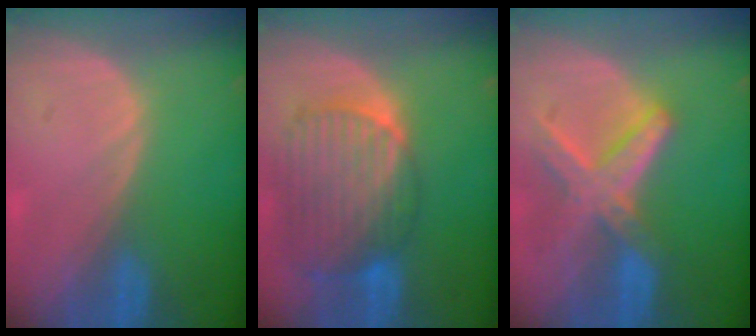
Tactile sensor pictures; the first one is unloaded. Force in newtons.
{"total": 10.6, "press": 9.0, "slide": 5.6}
{"total": 8.2, "press": 7.1, "slide": 4.1}